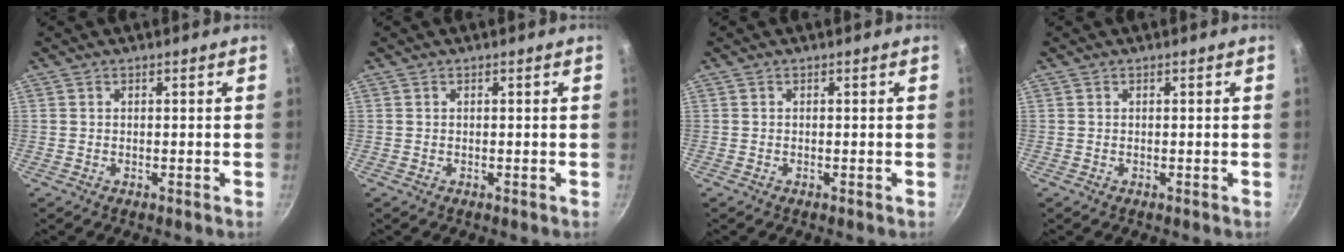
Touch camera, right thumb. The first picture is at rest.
{"total": 0.0}
{"total": 0.0}
{"total": 0.0}